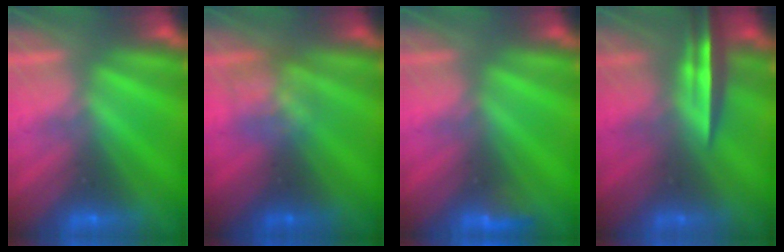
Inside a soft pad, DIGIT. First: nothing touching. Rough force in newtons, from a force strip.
{"total": 2.8}
{"total": 2.9}
{"total": 4.5}